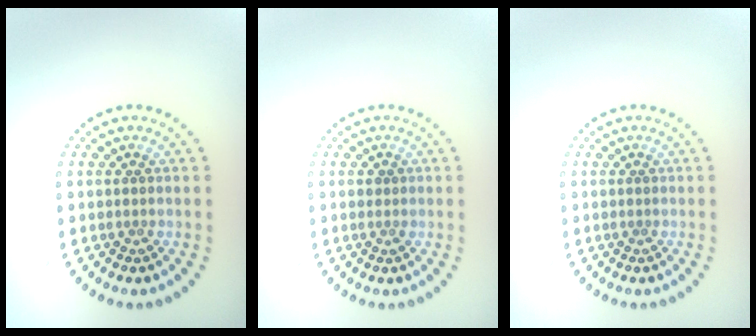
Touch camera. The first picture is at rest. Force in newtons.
{"total": 0.7, "press": 0.7, "slide": 0.1}
{"total": 0.0}